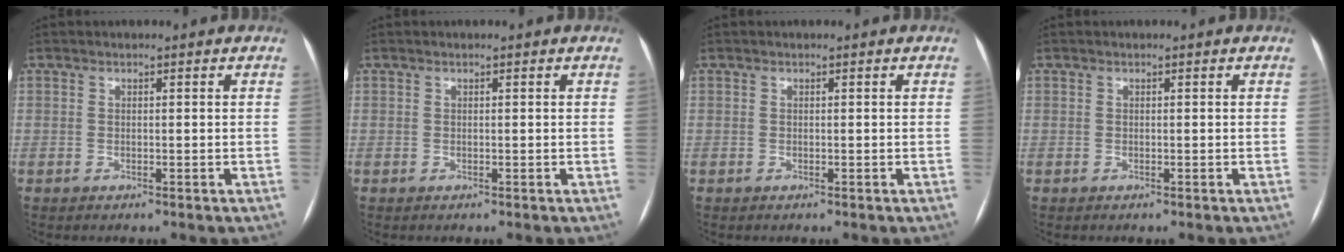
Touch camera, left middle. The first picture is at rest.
{"total": 0.0}
{"total": 0.0}
{"total": 0.0}